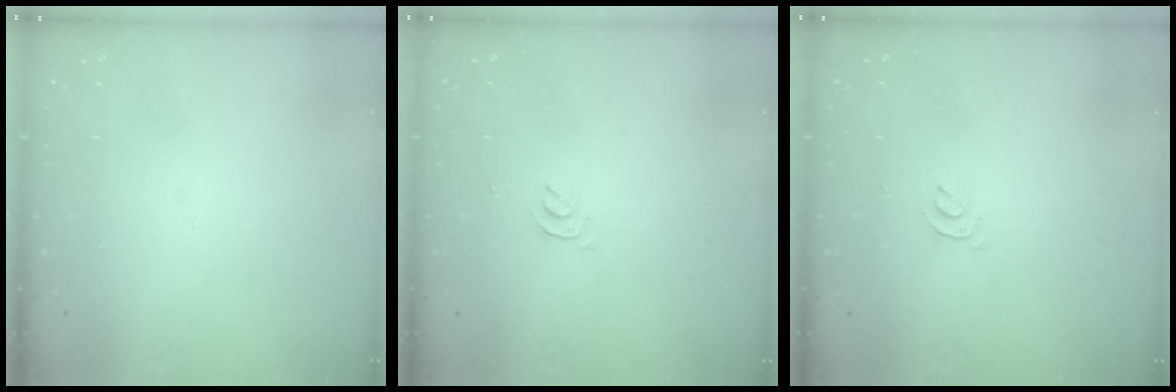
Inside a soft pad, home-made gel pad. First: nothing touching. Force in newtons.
{"total": 2.9, "press": 2.9, "slide": 0.5}
{"total": 2.9, "press": 2.9, "slide": 0.5}